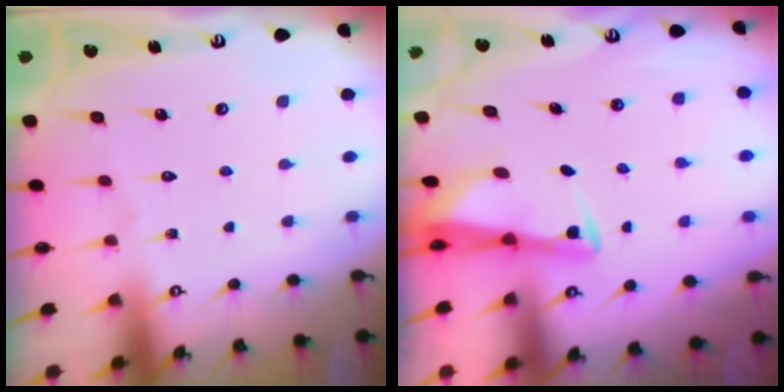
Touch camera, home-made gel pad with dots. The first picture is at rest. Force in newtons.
{"total": 2.5, "press": 2.5, "slide": 0.5}